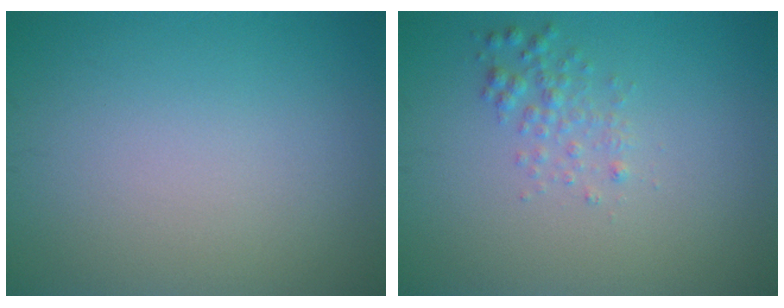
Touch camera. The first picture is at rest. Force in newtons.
{"total": 1.5, "press": 1.5, "slide": 0.1}